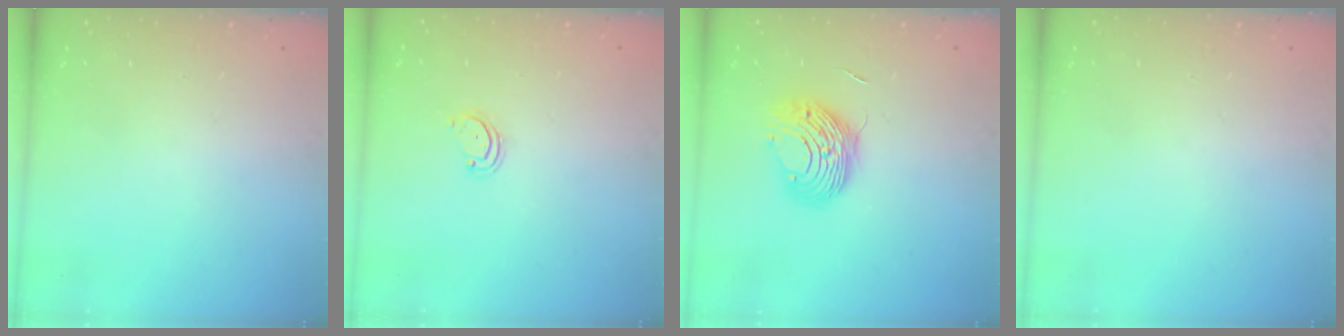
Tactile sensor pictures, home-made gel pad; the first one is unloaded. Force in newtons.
{"total": 3.0, "press": 3.0, "slide": 0.2}
{"total": 9.3, "press": 9.3, "slide": 0.6}
{"total": 0.0}